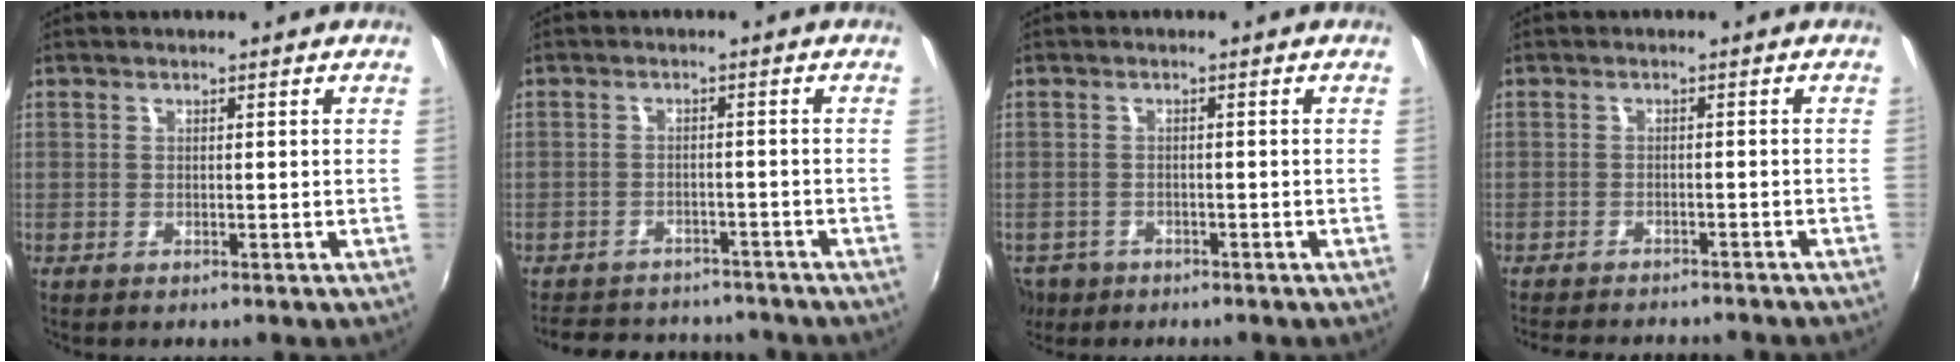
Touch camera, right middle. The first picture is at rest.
{"total": 12.3, "force": [-10.6, 4.9, 3.7], "torque": [-0.092, 0.017, -0.146]}
{"total": 5.4, "force": [-3.2, 3.9, 1.9], "torque": [-0.056, -0.011, -0.051]}
{"total": 10.3, "force": [-9.2, 1.9, 4.1], "torque": [-0.092, -0.019, -0.131]}